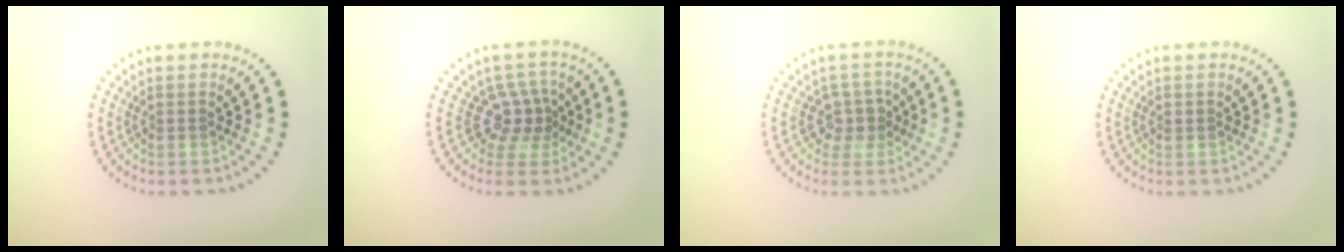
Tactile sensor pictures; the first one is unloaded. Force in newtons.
{"total": 2.9, "press": 2.1, "slide": 2.0}
{"total": 2.2, "press": 1.9, "slide": 1.1}
{"total": 0.6, "press": 0.5, "slide": 0.2}